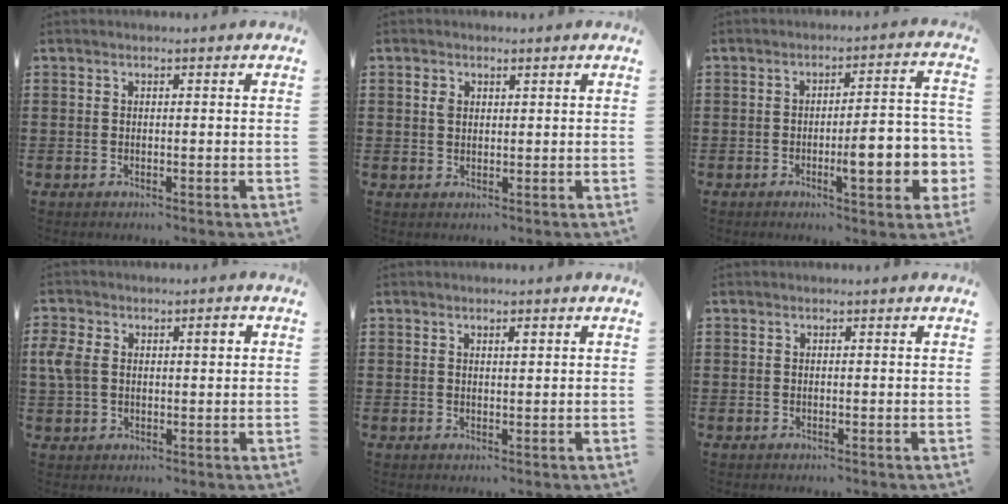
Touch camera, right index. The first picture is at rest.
{"total": 1.4, "force": [0.6, 0.9, 0.9], "torque": [-0.020, 0.004, 0.012]}
{"total": 8.7, "force": [-2.5, 2.2, 8.0], "torque": [-0.111, -0.005, -0.040]}
{"total": 5.2, "force": [0.8, 3.1, 4.1], "torque": [-0.100, 0.009, 0.006]}
{"total": 1.0, "force": [0.5, 0.3, 0.8], "torque": [-0.007, 0.000, 0.006]}
{"total": 0.0}